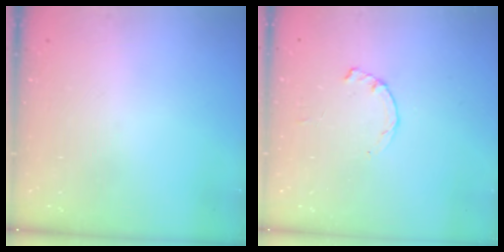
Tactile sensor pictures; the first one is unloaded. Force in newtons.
{"total": 1.2, "press": 1.2, "slide": 0.3}